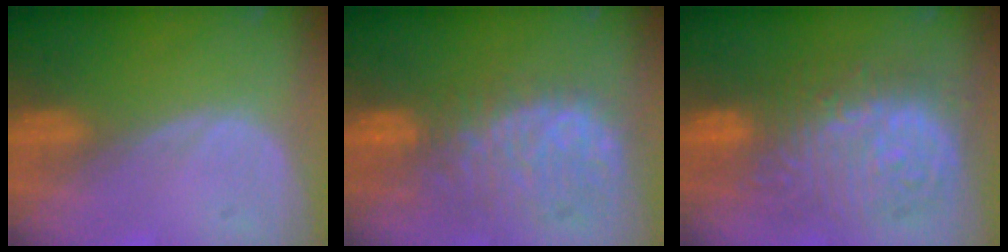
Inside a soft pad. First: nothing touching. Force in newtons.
{"total": 10.7, "press": 9.4, "slide": 5.2}
{"total": 12.7, "press": 12.7, "slide": 1.3}